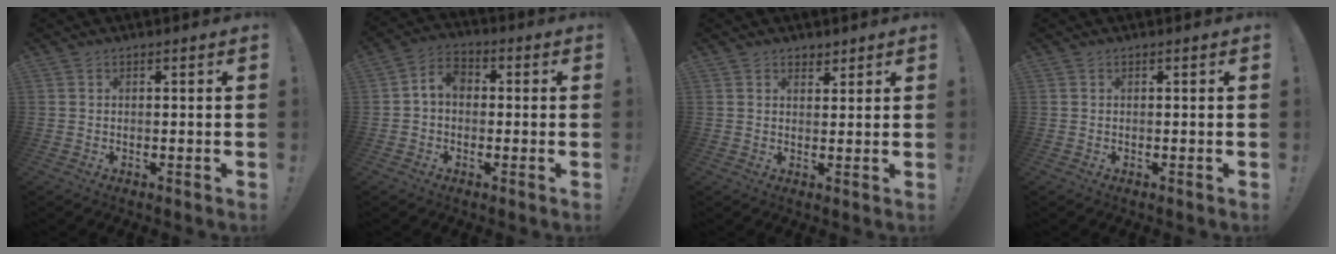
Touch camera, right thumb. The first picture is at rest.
{"total": 6.0, "force": [-0.1, 4.3, 4.1], "torque": [-0.083, 0.014, -0.001]}
{"total": 2.6, "force": [2.1, 1.6, 0.3], "torque": [0.006, -0.014, 0.036]}
{"total": 0.0}